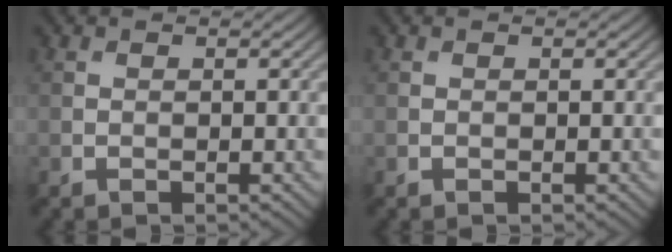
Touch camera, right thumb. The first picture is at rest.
{"total": 0.0}